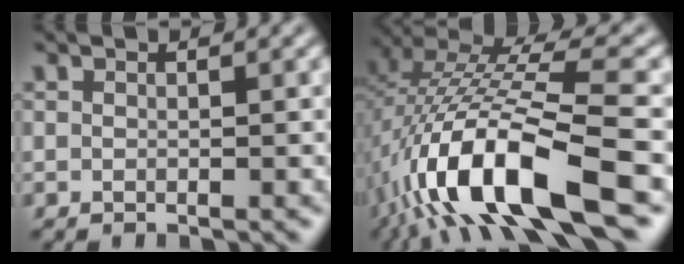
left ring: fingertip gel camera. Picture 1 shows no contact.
{"total": 13.9, "force": [-5.6, 4.0, 12.1], "torque": [-0.251, 0.011, -0.092]}